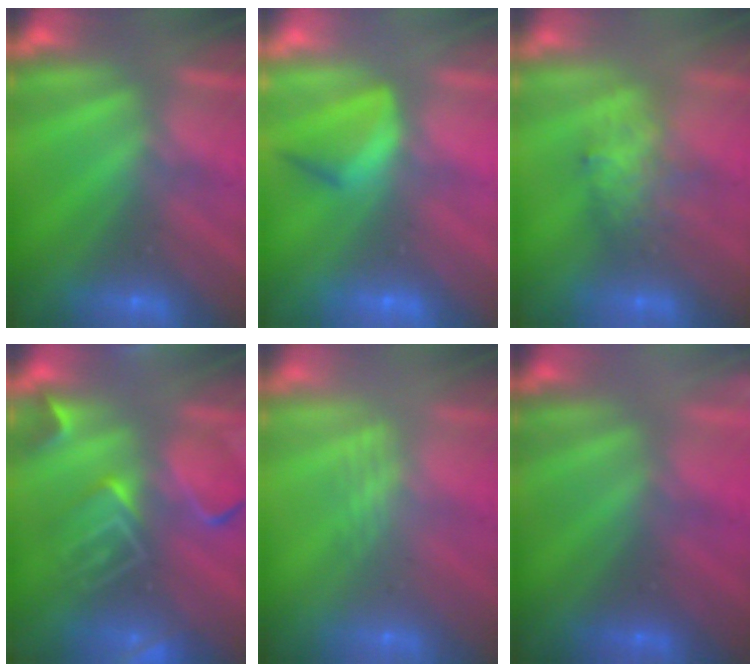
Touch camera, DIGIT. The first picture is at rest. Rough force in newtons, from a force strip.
{"total": 4.6}
{"total": 2.6}
{"total": 9.6}
{"total": 2.4}
{"total": 2.5}